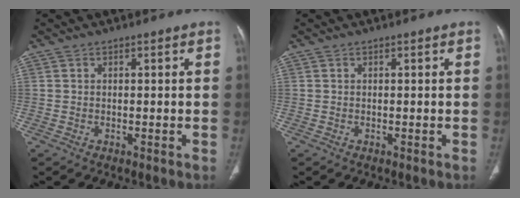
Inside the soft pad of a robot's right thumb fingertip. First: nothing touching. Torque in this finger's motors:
{"motor_torque": [-0.06, 0.01, 0.21, 0.17, 0.04]}